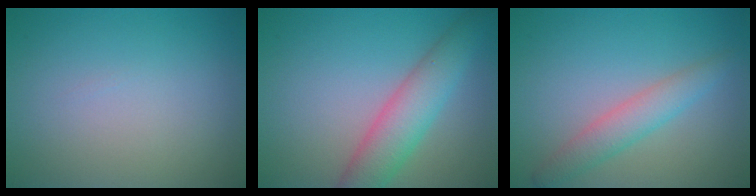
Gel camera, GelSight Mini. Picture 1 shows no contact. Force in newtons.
{"total": 5.0, "press": 5.0, "slide": 0.2}
{"total": 3.0, "press": 3.0, "slide": 0.1}